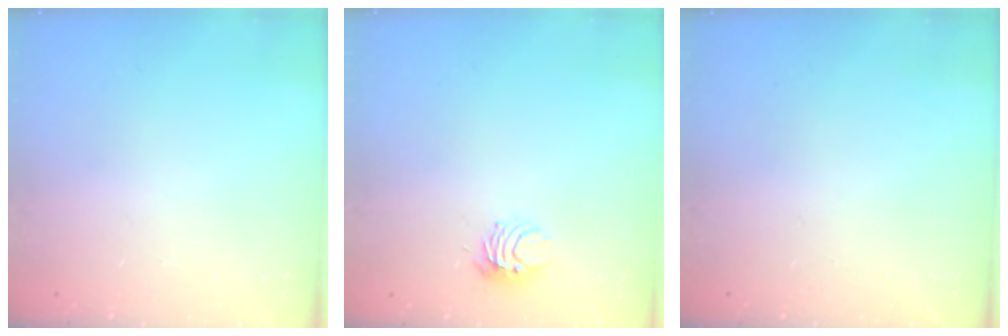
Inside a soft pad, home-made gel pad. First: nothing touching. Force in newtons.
{"total": 5.4, "press": 5.4, "slide": 0.6}
{"total": 0.0}